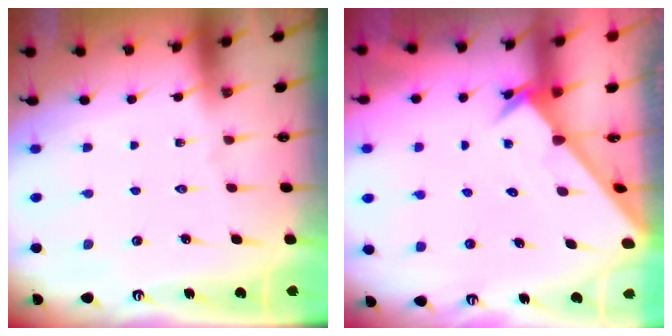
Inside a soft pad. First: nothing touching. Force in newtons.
{"total": 2.6, "press": 2.6, "slide": 0.2}